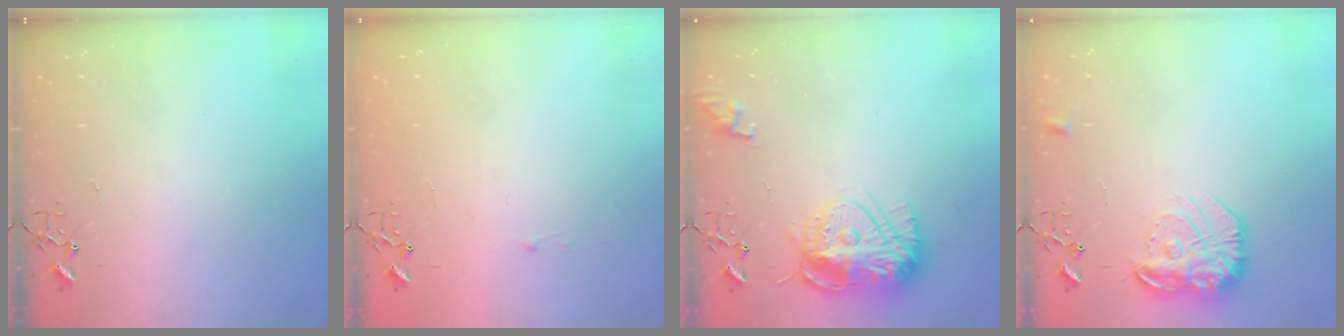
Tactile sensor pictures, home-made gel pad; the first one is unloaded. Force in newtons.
{"total": 1.8, "press": 1.8, "slide": 0.2}
{"total": 15.8, "press": 15.7, "slide": 1.4}
{"total": 18.3, "press": 18.2, "slide": 1.3}